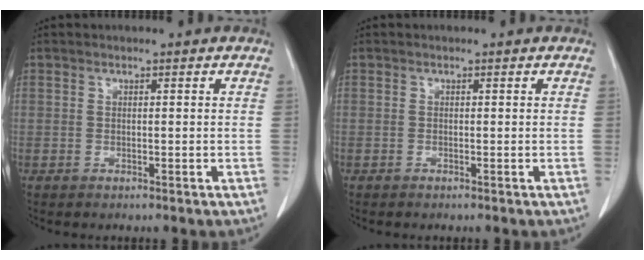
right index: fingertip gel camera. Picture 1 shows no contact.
{"total": 0.0}